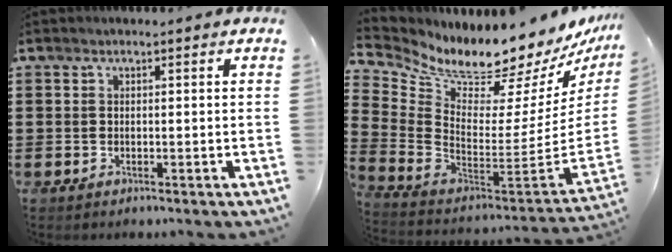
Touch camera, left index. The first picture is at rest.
{"total": 8.3, "force": [8.0, 0.9, 2.0], "torque": [-0.081, -0.081, 0.129]}